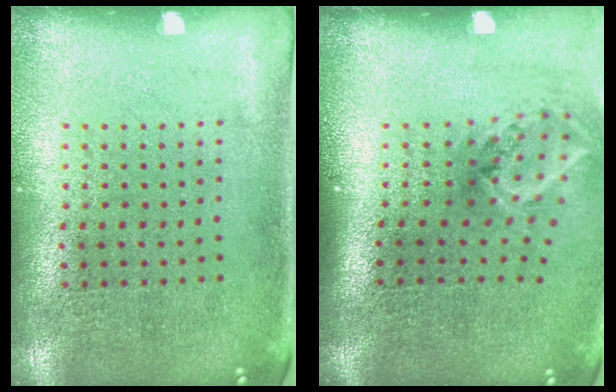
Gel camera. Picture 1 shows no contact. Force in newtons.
{"total": 2.0, "press": 1.3, "slide": 1.5}